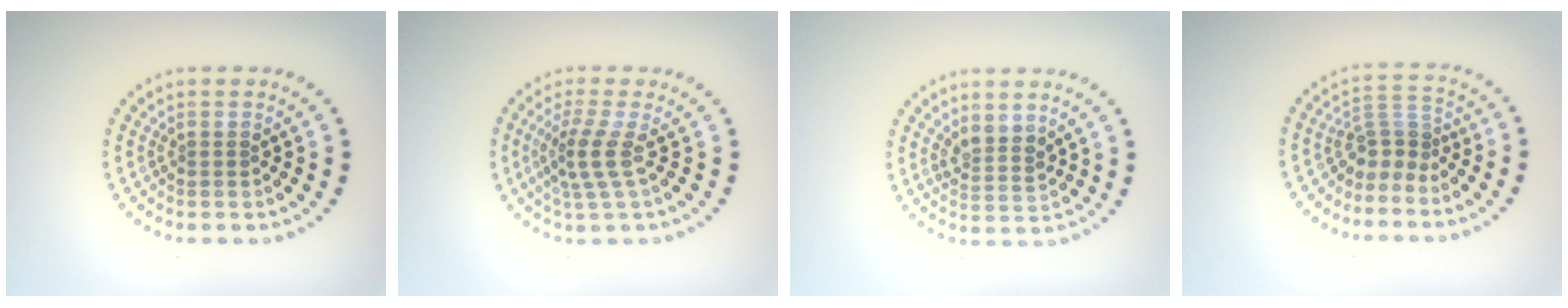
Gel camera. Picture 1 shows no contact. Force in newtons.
{"total": 2.8, "press": 2.3, "slide": 1.6}
{"total": 2.4, "press": 1.9, "slide": 1.4}
{"total": 2.8, "press": 1.8, "slide": 2.1}